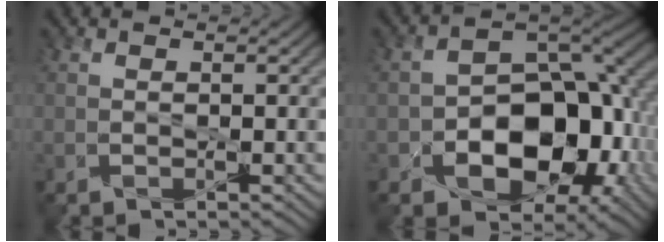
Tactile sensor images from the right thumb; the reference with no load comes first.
{"total": 13.3, "force": [-3.7, 8.7, 9.4], "torque": [-0.126, -0.020, -0.061]}